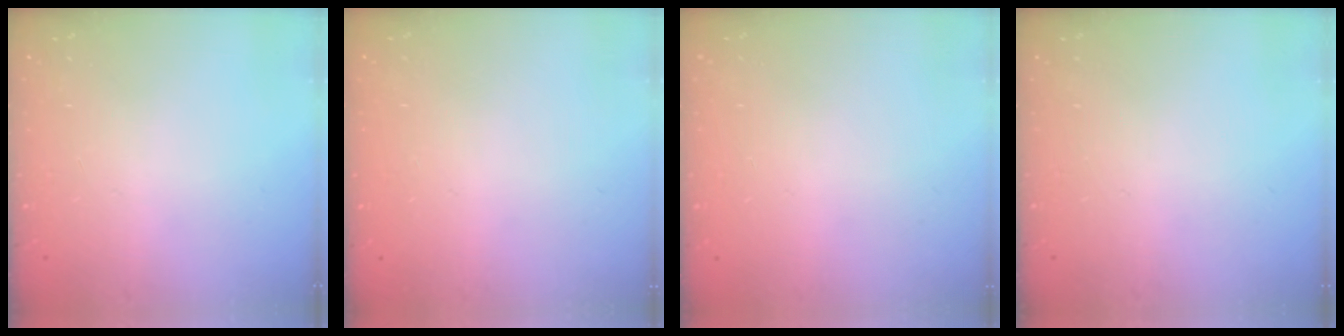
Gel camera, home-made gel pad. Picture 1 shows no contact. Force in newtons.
{"total": 0.0}
{"total": 0.0}
{"total": 0.0}